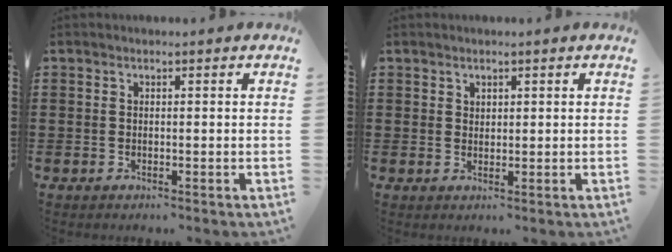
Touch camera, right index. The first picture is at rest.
{"total": 1.2, "force": [0.9, 0.7, 0.2], "torque": [-0.004, 0.002, 0.018]}